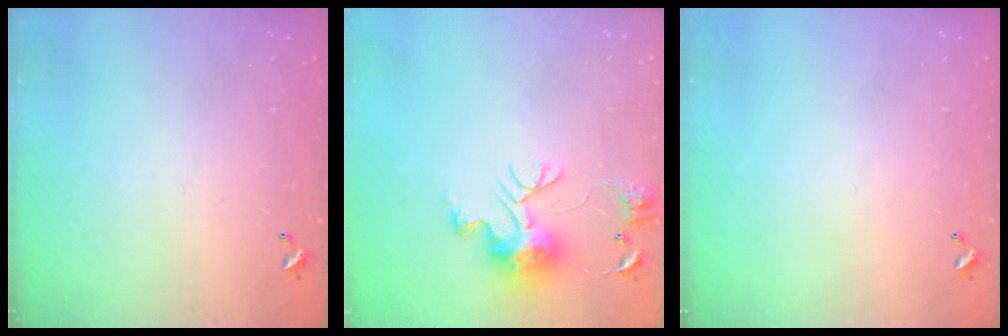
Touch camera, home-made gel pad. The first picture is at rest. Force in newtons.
{"total": 10.8, "press": 10.8, "slide": 1.2}
{"total": 0.0}